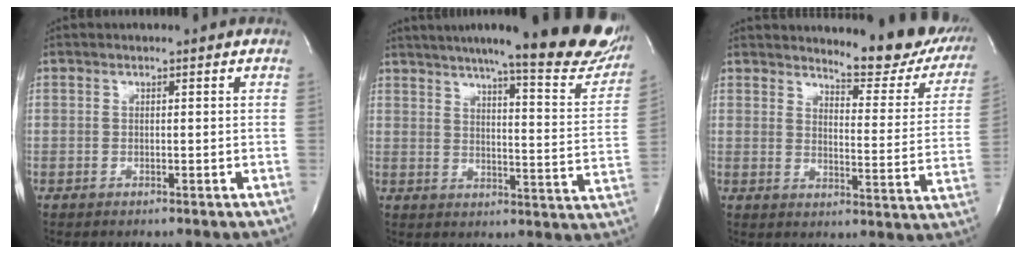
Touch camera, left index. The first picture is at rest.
{"total": 24.2, "force": [20.0, 2.3, 13.3], "torque": [-0.187, -0.045, 0.244]}
{"total": 14.5, "force": [13.1, 3.4, 5.1], "torque": [-0.042, -0.051, 0.137]}